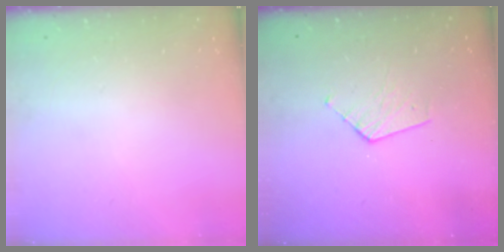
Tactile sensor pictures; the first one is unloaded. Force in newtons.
{"total": 4.2, "press": 4.2, "slide": 0.3}